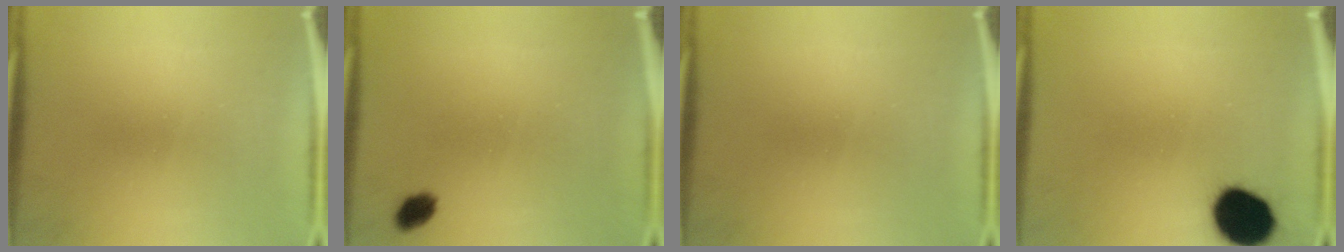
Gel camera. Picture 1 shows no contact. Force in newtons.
{"total": 2.8}
{"total": 0.0}
{"total": 13.6}